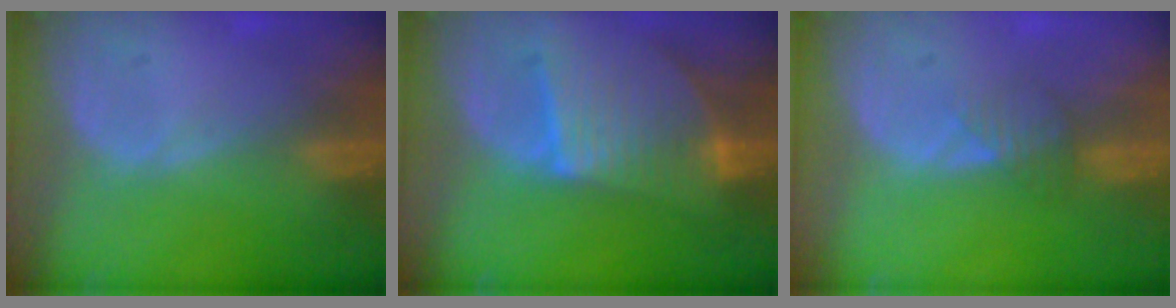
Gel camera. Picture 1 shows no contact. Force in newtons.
{"total": 9.5, "press": 8.2, "slide": 4.7}
{"total": 2.4, "press": 2.4, "slide": 0.1}